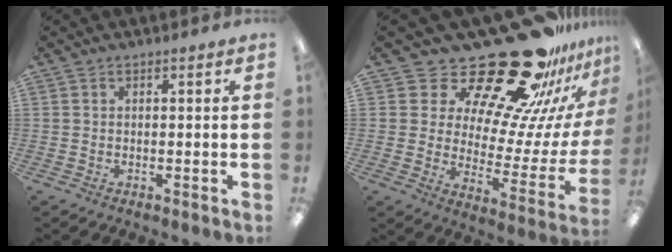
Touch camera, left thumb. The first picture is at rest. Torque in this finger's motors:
{"motor_torque": [0.84, 0.99, 0.03, -0.32, 0.00]}